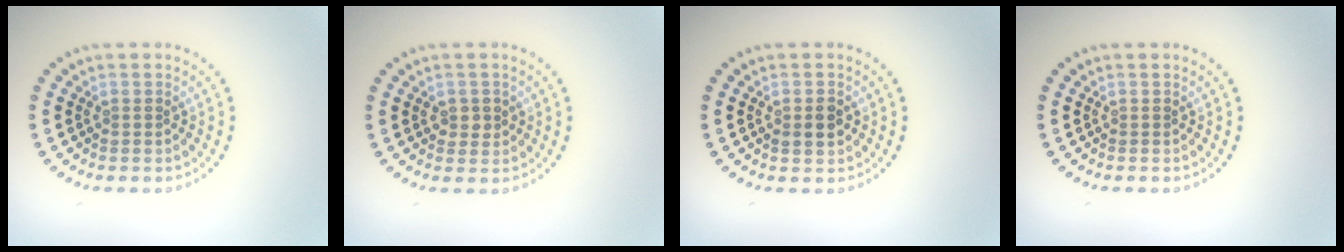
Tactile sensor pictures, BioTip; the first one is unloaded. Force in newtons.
{"total": 1.5, "press": 1.5, "slide": 0.3}
{"total": 1.8, "press": 1.7, "slide": 0.1}
{"total": 0.0}